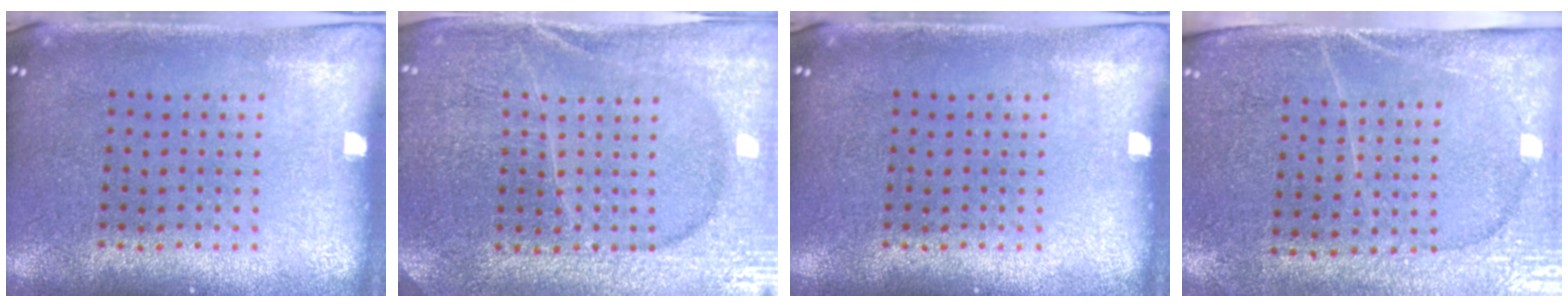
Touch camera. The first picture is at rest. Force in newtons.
{"total": 4.0, "press": 3.9, "slide": 1.1}
{"total": 0.0}
{"total": 3.0, "press": 2.8, "slide": 1.1}